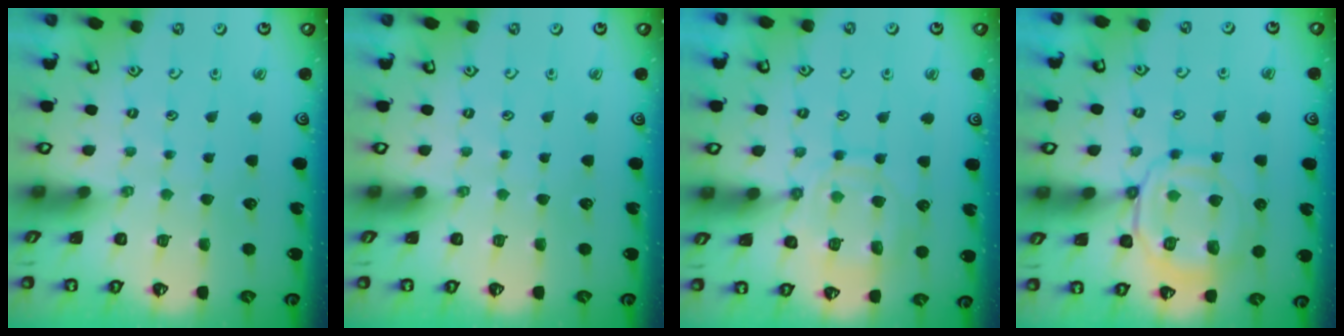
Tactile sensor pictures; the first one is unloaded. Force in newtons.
{"total": 0.0}
{"total": 13.4, "press": 13.3, "slide": 1.2}
{"total": 13.0, "press": 13.0, "slide": 1.4}